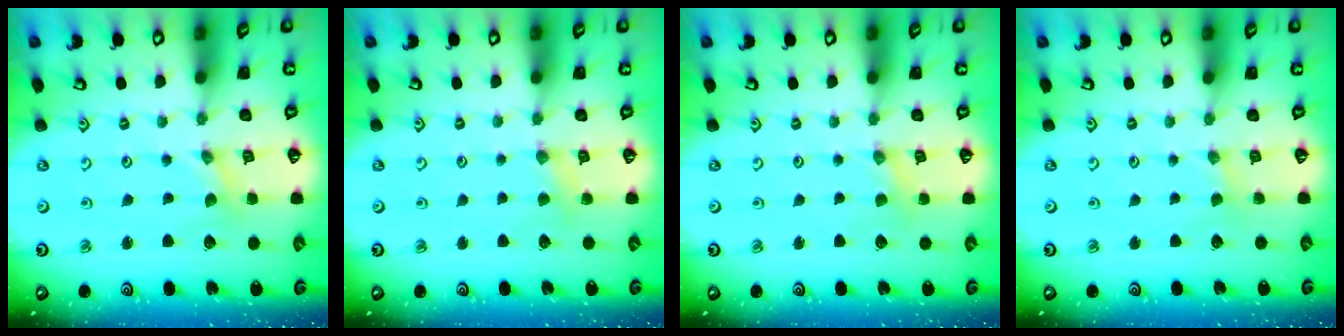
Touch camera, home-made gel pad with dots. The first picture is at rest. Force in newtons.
{"total": 3.8, "press": 3.8, "slide": 0.5}
{"total": 2.0, "press": 1.9, "slide": 0.4}
{"total": 0.6, "press": 0.6, "slide": 0.2}